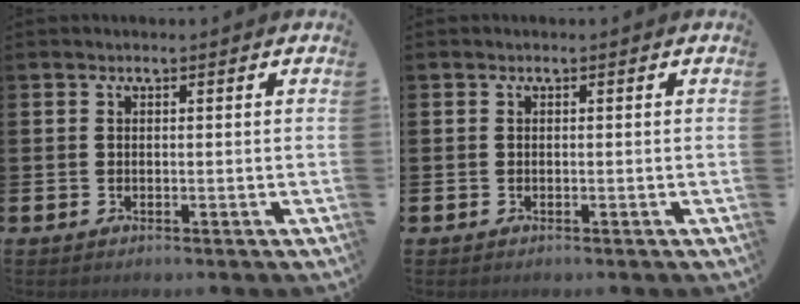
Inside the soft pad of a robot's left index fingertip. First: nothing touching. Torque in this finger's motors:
{"motor_torque": [0.00, 0.00, 0.00, 0.00]}